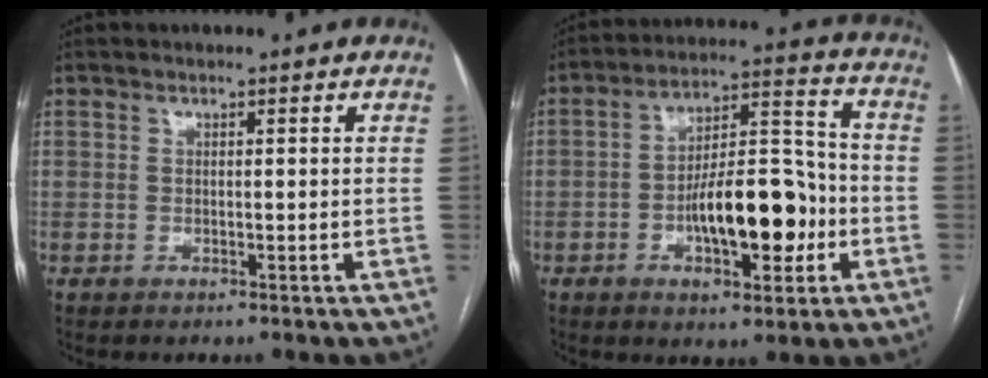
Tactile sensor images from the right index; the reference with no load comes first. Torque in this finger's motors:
{"motor_torque": [1.68, -0.46, 0.83, 0.17]}